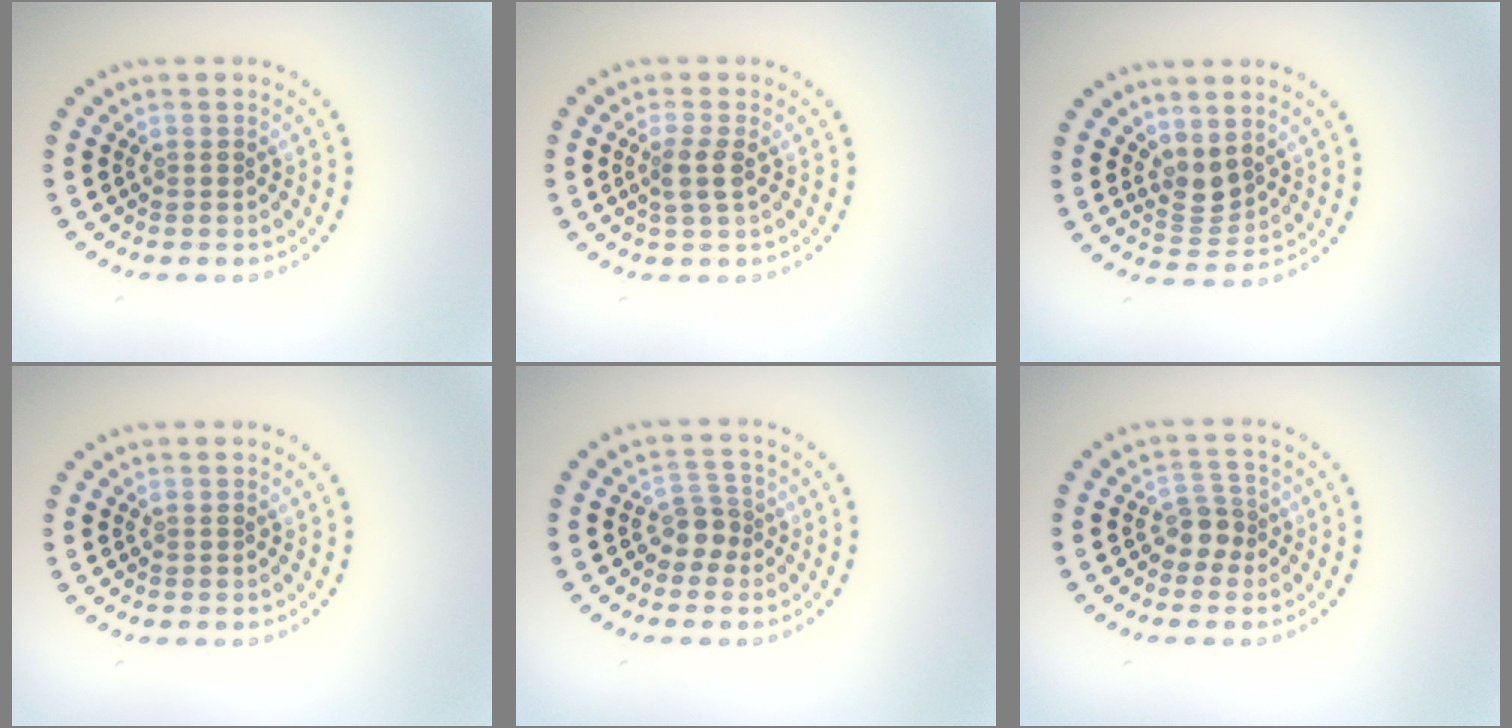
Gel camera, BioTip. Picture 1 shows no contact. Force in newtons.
{"total": 1.8, "press": 1.5, "slide": 1.0}
{"total": 2.2, "press": 1.8, "slide": 1.4}
{"total": 0.0}
{"total": 2.1, "press": 1.7, "slide": 1.3}
{"total": 2.1, "press": 1.7, "slide": 1.3}